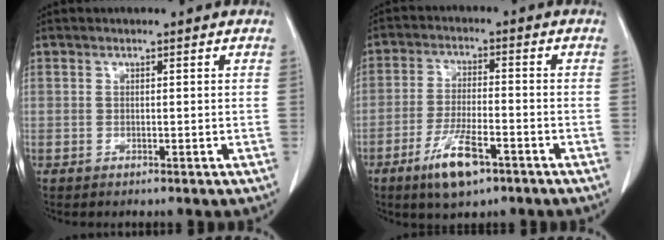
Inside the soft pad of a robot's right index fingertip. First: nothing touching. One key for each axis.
{"total": 8.3, "fx": -4.7, "fy": 2.1, "fz": 6.5, "tx": -0.119, "ty": -0.012, "tz": -0.080}